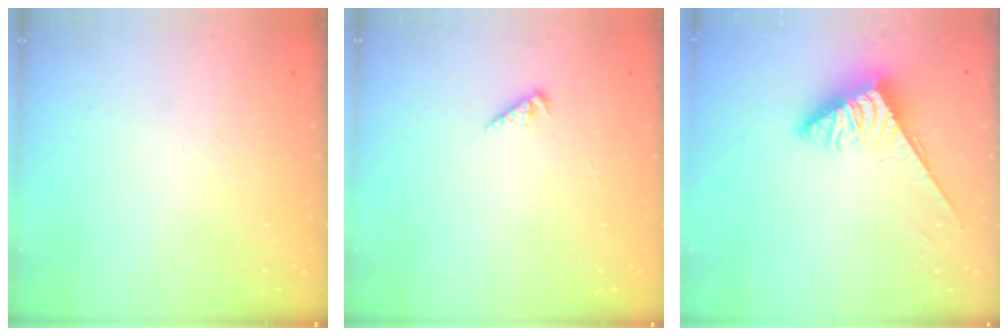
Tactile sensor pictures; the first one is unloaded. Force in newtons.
{"total": 2.4, "press": 2.3, "slide": 0.5}
{"total": 3.8, "press": 3.7, "slide": 0.6}